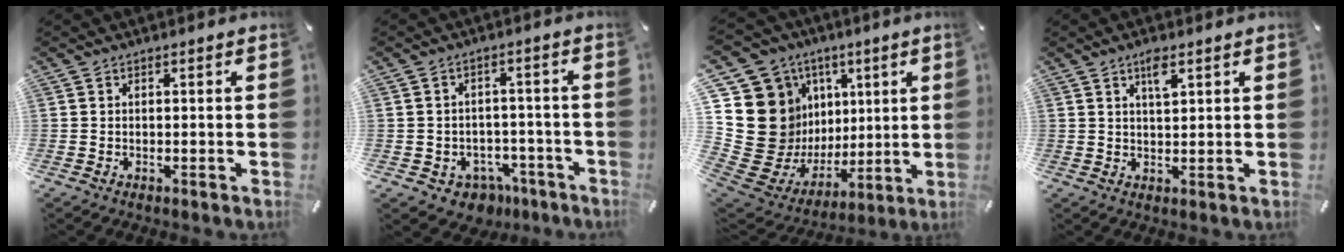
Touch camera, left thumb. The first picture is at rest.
{"total": 5.2, "force": [-1.8, 4.8, 1.0], "torque": [-0.026, 0.015, -0.027]}
{"total": 22.6, "force": [4.2, 19.6, 10.5], "torque": [-0.182, -0.069, 0.132]}
{"total": 4.1, "force": [2.3, 1.3, 3.1], "torque": [-0.060, 0.002, 0.038]}